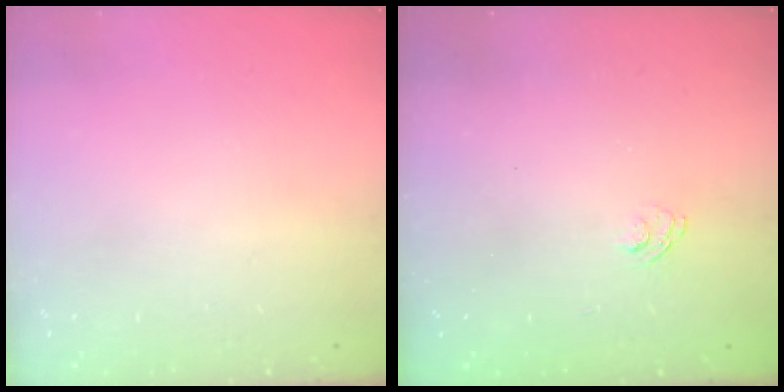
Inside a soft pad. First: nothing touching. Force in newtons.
{"total": 2.0, "press": 1.5, "slide": 1.3}